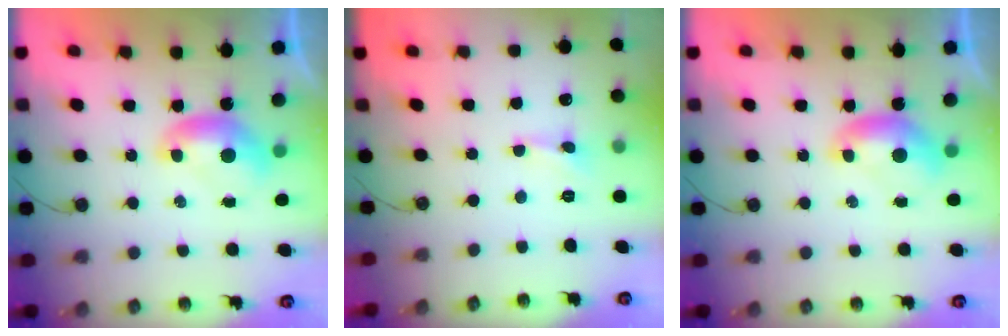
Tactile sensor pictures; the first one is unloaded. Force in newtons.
{"total": 0.9, "press": 0.8, "slide": 0.4}
{"total": 0.0}